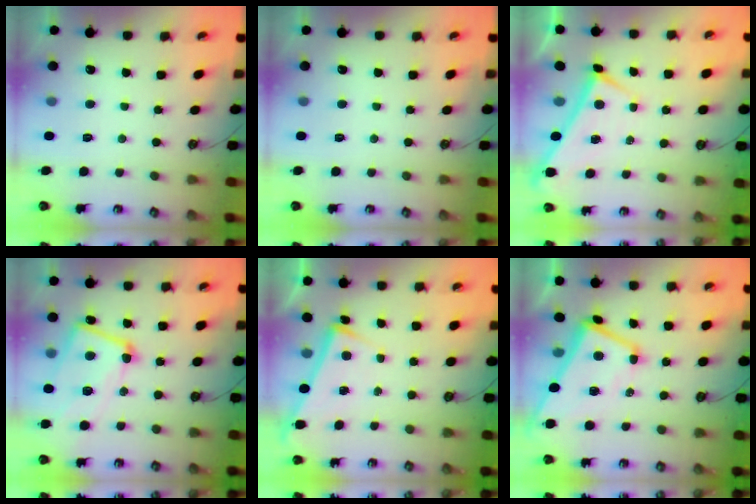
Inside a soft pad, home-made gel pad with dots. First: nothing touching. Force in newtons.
{"total": 0.0}
{"total": 0.0}
{"total": 9.0, "press": 8.9, "slide": 1.6}
{"total": 3.3, "press": 3.3, "slide": 0.3}
{"total": 2.7, "press": 2.5, "slide": 1.1}